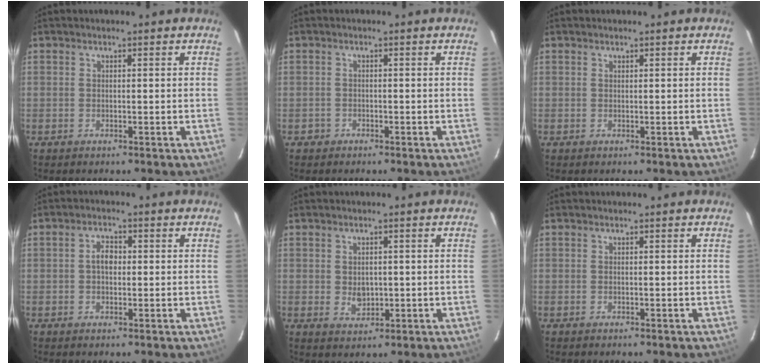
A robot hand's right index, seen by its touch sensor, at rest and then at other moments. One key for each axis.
{"total": 1.4, "fx": -0.9, "fy": 1.1, "fz": -0.1, "tx": -0.004, "ty": 0.005, "tz": -0.013}
{"total": 0.0}
{"total": 2.9, "fx": 0.0, "fy": 2.0, "fz": 2.1, "tx": -0.037, "ty": 0.010, "tz": 0.000}
{"total": 3.9, "fx": -0.4, "fy": 3.1, "fz": 2.4, "tx": -0.040, "ty": -0.001, "tz": 0.000}
{"total": 0.0}